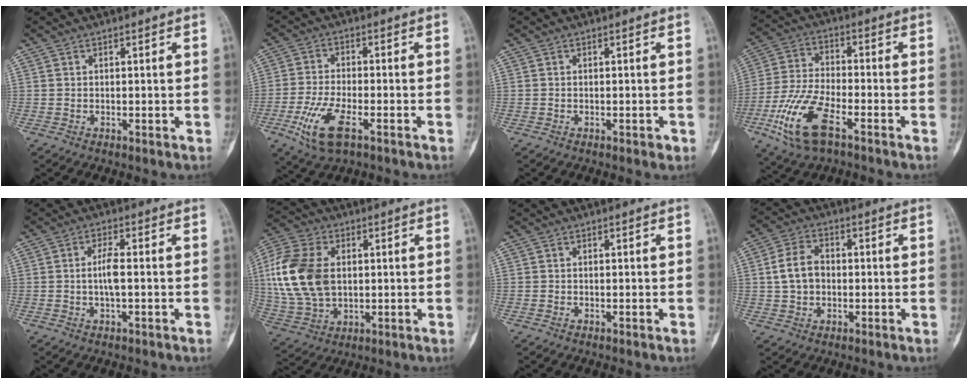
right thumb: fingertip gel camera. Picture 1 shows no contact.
{"total": 9.7, "force": [-4.5, 3.9, 7.7], "torque": [-0.165, 0.007, -0.079]}
{"total": 0.8, "force": [-0.4, 0.4, 0.6], "torque": [-0.008, -0.001, -0.005]}
{"total": 13.8, "force": [-6.5, 5.8, 10.8], "torque": [-0.225, 0.016, -0.124]}
{"total": 3.6, "force": [-0.3, 0.9, 3.5], "torque": [-0.073, 0.007, -0.008]}
{"total": 17.8, "force": [1.9, 12.0, 13.0], "torque": [-0.267, 0.002, 0.041]}
{"total": 0.0}
{"total": 6.9, "force": [0.0, 5.2, 4.6], "torque": [-0.075, 0.017, -0.004]}